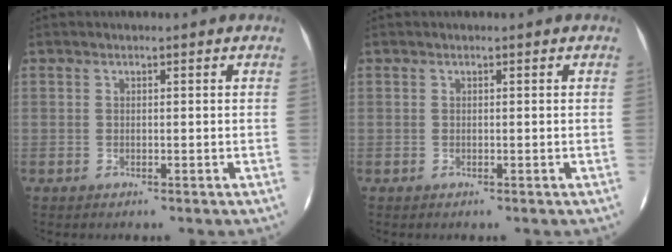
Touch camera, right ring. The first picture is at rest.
{"total": 0.0}